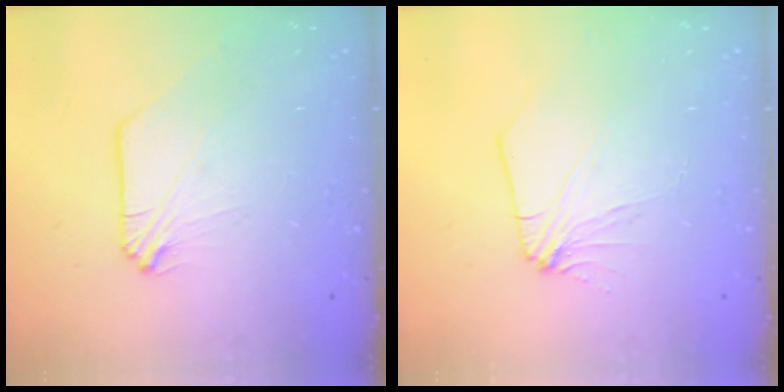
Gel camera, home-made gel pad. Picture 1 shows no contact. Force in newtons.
{"total": 4.3, "press": 4.3, "slide": 0.5}